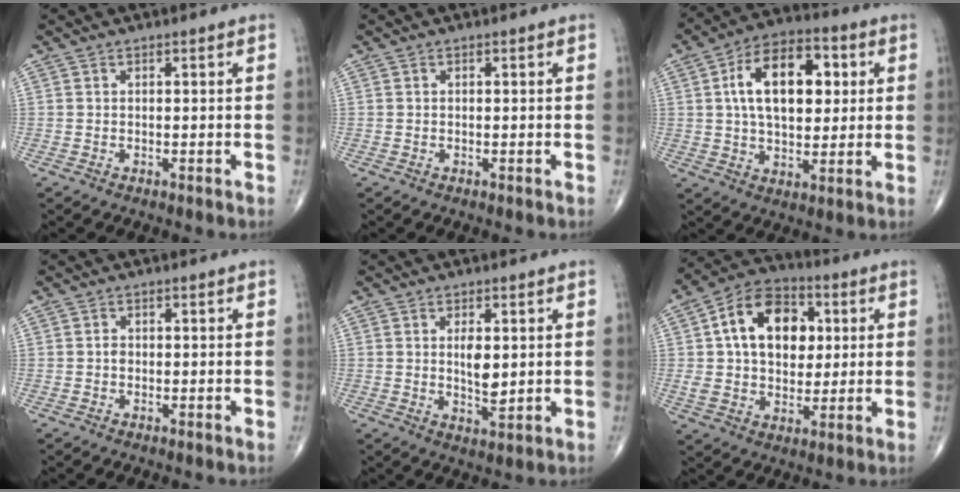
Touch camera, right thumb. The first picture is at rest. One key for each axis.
{"total": 0.0}
{"total": 16.7, "fx": 3.5, "fy": 9.7, "fz": 13.1, "tx": -0.188, "ty": 0.010, "tz": 0.055}
{"total": 0.9, "fx": -0.1, "fy": 0.8, "fz": 0.5, "tx": -0.003, "ty": 0.003, "tz": -0.003}
{"total": 5.1, "fx": 0.8, "fy": 2.2, "fz": 4.6, "tx": -0.068, "ty": -0.012, "tz": 0.018}
{"total": 17.4, "fx": 3.8, "fy": 11.7, "fz": 12.3, "tx": -0.172, "ty": 0.009, "tz": 0.061}